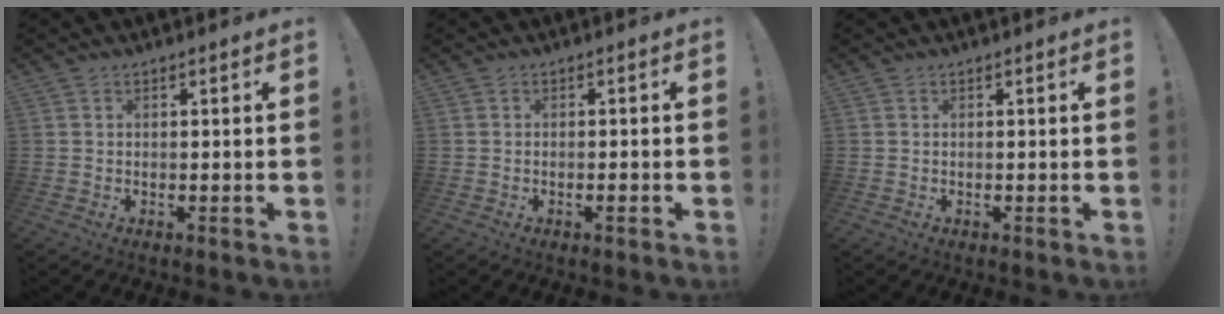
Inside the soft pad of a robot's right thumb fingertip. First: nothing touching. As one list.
[{"total": 0.9, "force": [-0.4, 0.2, 0.8], "torque": [-0.012, 0.002, -0.007]}, {"total": 0.0}]